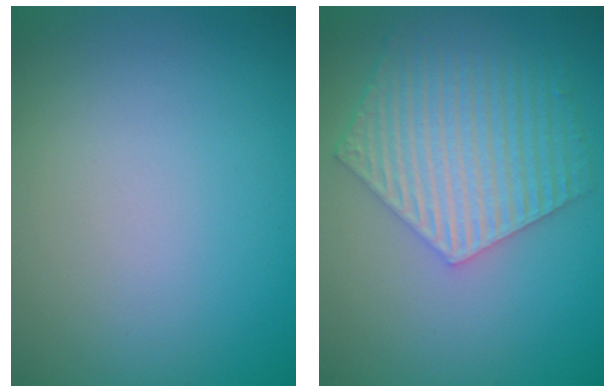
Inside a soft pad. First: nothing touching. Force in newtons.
{"total": 6.2, "press": 4.5, "slide": 4.2}